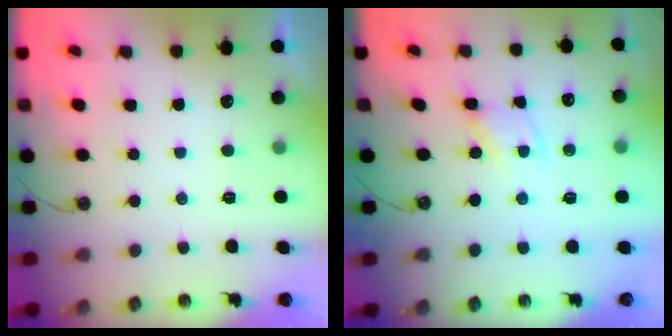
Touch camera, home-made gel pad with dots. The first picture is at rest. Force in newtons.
{"total": 1.4, "press": 1.4, "slide": 0.2}